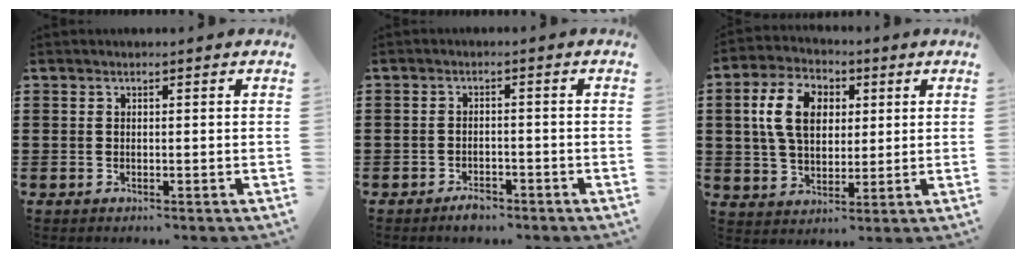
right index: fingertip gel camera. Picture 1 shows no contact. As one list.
[{"total": 2.1, "force": [-1.8, 0.9, 0.8], "torque": [-0.016, 0.004, -0.036]}, {"total": 9.5, "force": [2.1, 6.5, 6.6], "torque": [-0.145, 0.013, 0.031]}]